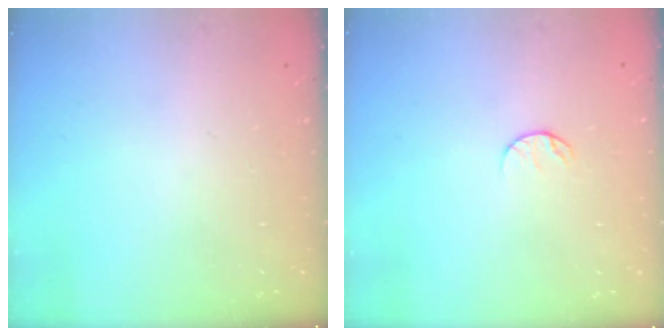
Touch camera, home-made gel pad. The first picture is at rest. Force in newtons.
{"total": 5.6, "press": 5.5, "slide": 0.6}